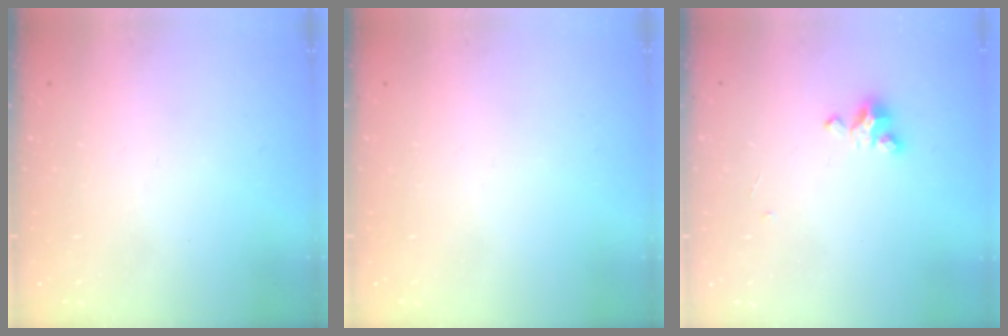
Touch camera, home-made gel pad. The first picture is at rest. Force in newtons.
{"total": 0.0}
{"total": 3.9, "press": 3.9, "slide": 0.3}